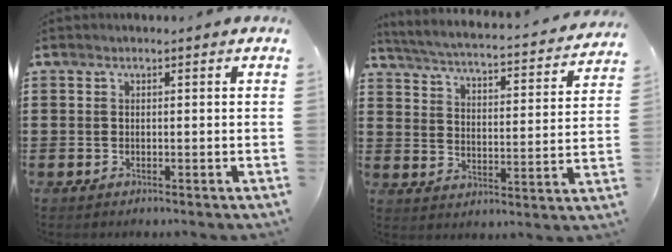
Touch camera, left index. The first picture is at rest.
{"total": 3.0, "force": [2.8, -0.3, 1.2], "torque": [-0.044, -0.032, 0.035]}